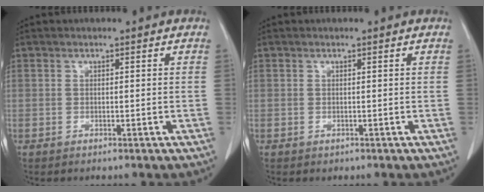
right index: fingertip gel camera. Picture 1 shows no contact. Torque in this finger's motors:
{"motor_torque": [-0.02, 0.01, -0.01, -0.01]}